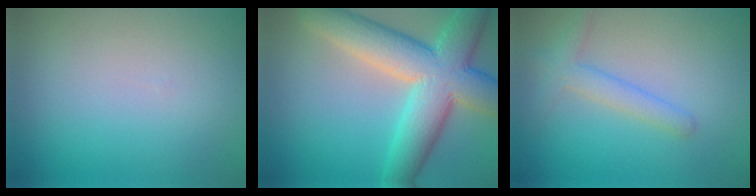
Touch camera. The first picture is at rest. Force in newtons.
{"total": 10.4, "press": 10.4, "slide": 0.3}
{"total": 2.5, "press": 2.5, "slide": 0.1}